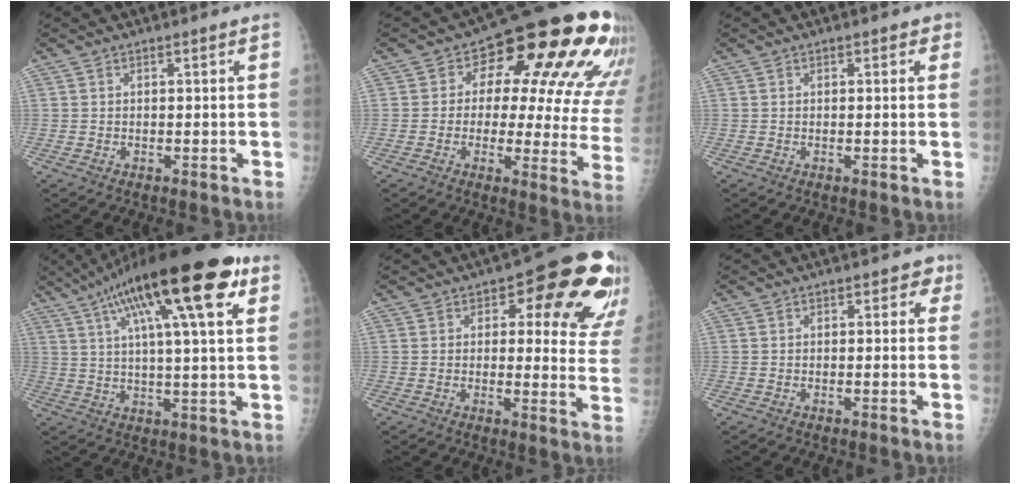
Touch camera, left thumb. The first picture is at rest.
{"total": 22.9, "force": [9.7, 10.9, 17.7], "torque": [-0.181, -0.015, 0.113]}
{"total": 1.7, "force": [0.8, 1.0, 1.1], "torque": [0.002, 0.002, 0.005]}
{"total": 23.5, "force": [11.5, 5.4, 19.7], "torque": [-0.314, 0.008, 0.177]}
{"total": 18.8, "force": [9.0, 8.1, 14.4], "torque": [-0.117, -0.034, 0.100]}
{"total": 2.8, "force": [1.1, 1.9, 1.7], "torque": [0.008, 0.002, 0.005]}